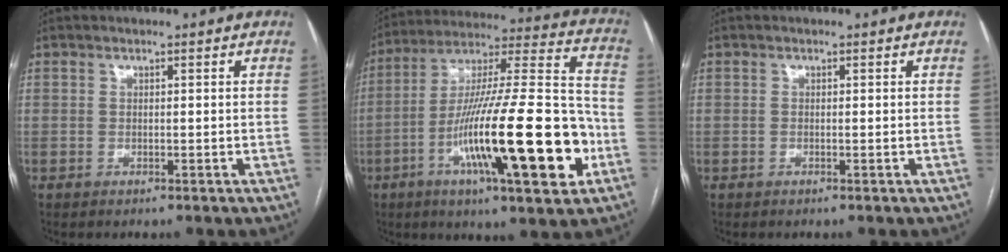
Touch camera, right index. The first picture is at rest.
{"total": 26.1, "force": [-8.3, 3.2, 24.6], "torque": [-0.387, -0.011, -0.131]}
{"total": 0.0}